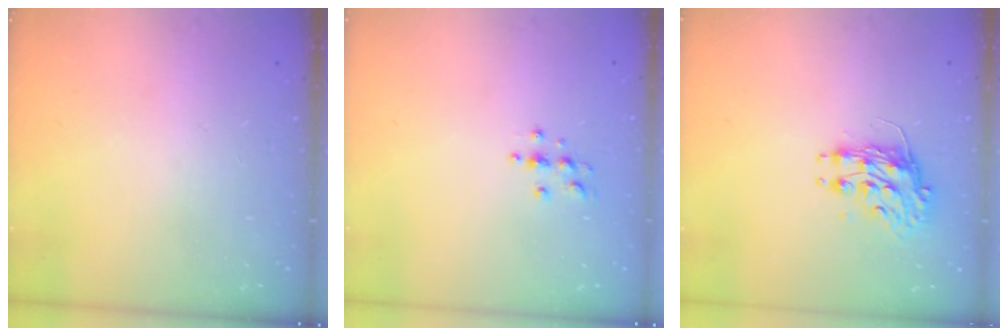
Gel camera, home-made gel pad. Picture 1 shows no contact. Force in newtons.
{"total": 3.2, "press": 3.2, "slide": 0.5}
{"total": 8.4, "press": 8.4, "slide": 0.3}